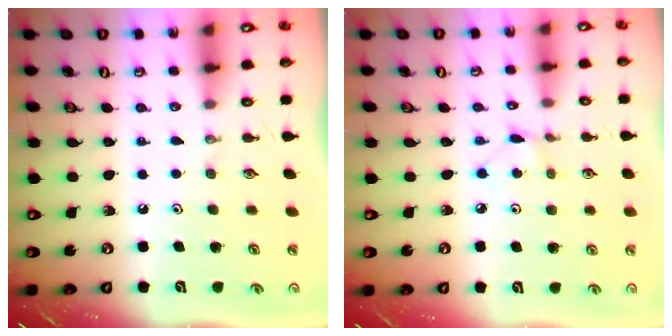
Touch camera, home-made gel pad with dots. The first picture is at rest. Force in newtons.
{"total": 3.0, "press": 3.0, "slide": 0.4}